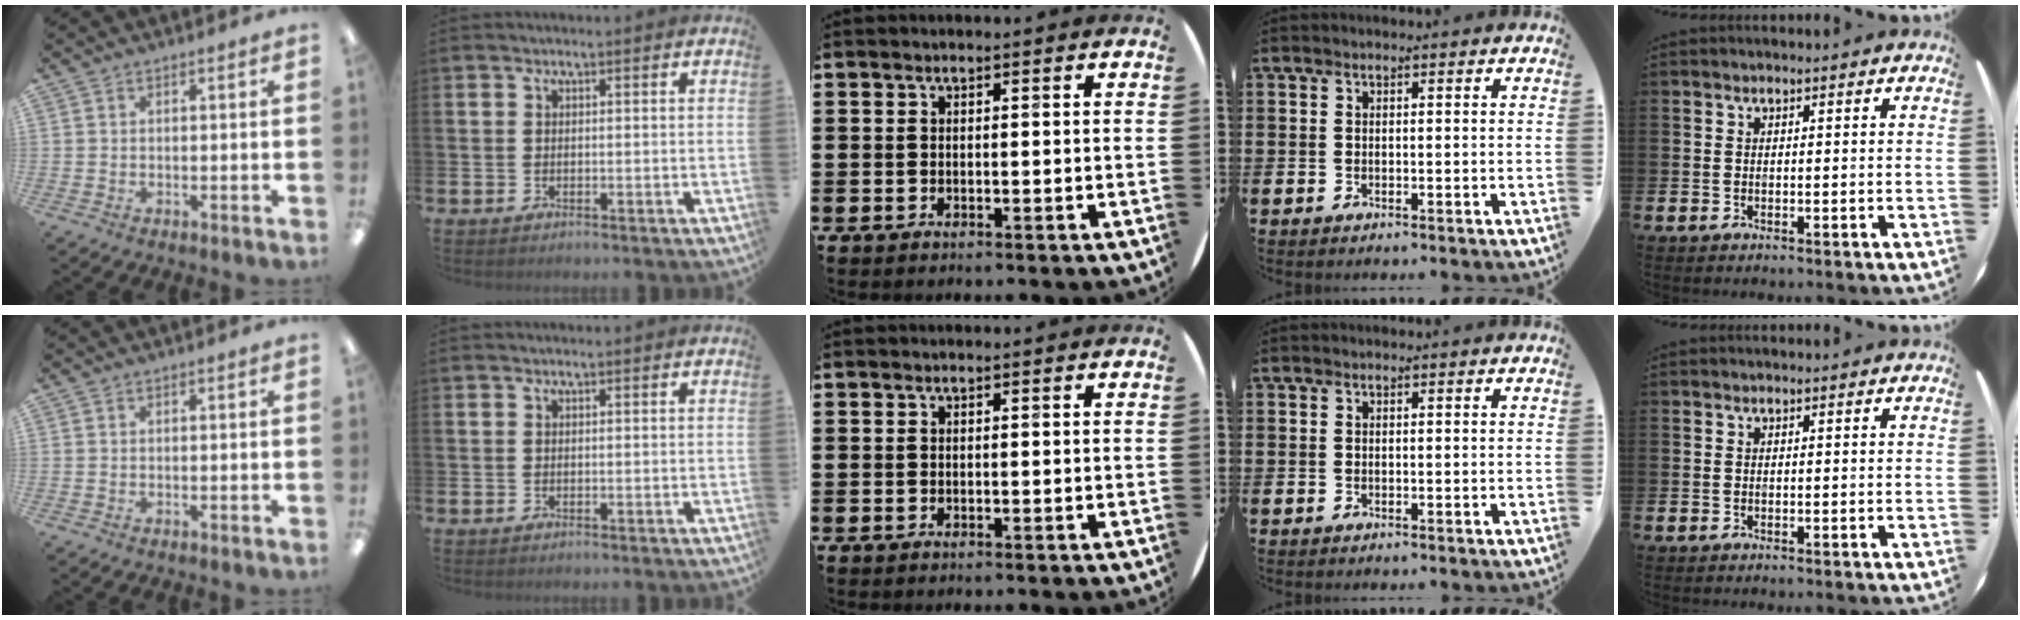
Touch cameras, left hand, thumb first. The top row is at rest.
{}